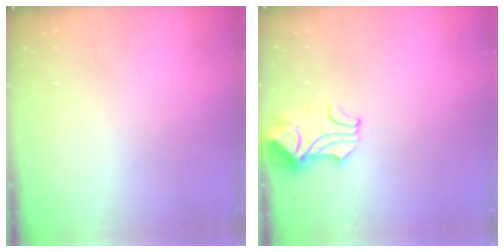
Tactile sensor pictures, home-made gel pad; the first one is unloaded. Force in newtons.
{"total": 2.4, "press": 2.3, "slide": 0.8}